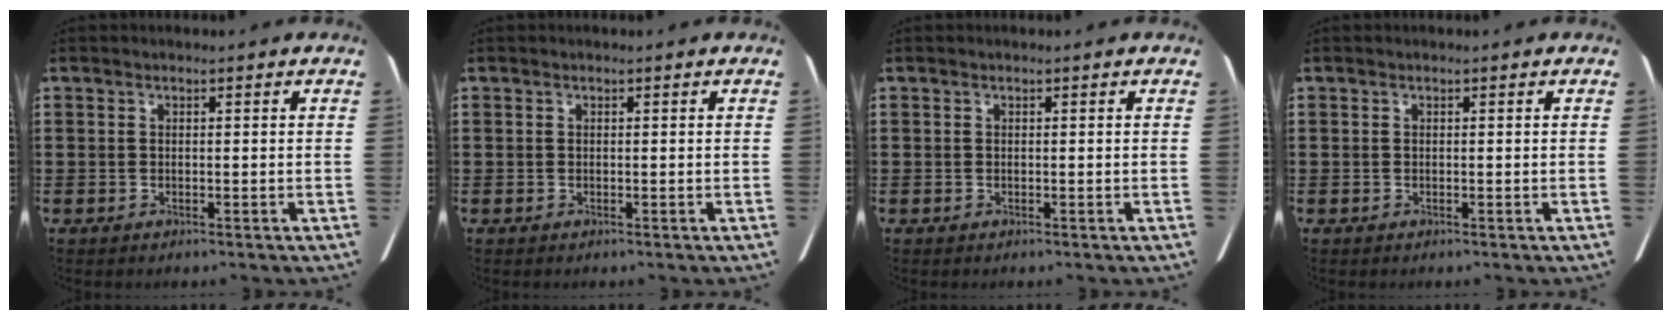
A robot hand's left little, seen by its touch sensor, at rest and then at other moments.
{"total": 0.0}
{"total": 0.0}
{"total": 0.0}